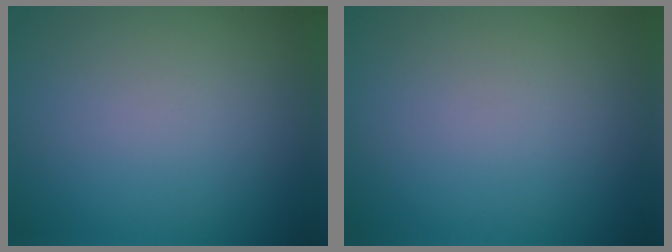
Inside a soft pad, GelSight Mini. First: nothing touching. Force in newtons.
{"total": 0.0}